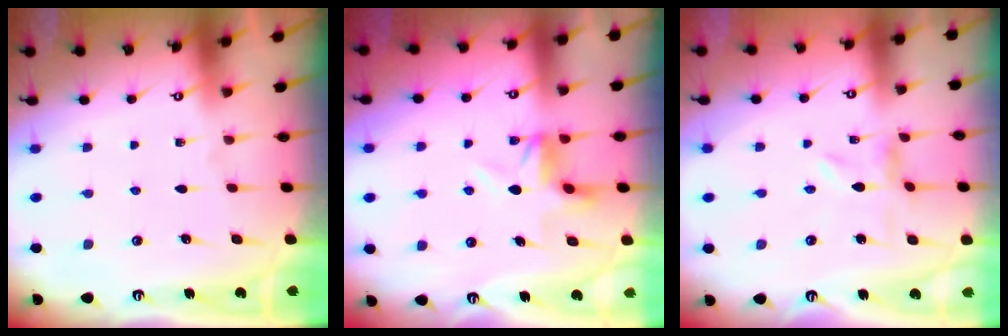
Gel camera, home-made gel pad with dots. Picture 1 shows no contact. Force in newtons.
{"total": 5.3, "press": 5.3, "slide": 0.3}
{"total": 1.2, "press": 1.2, "slide": 0.3}